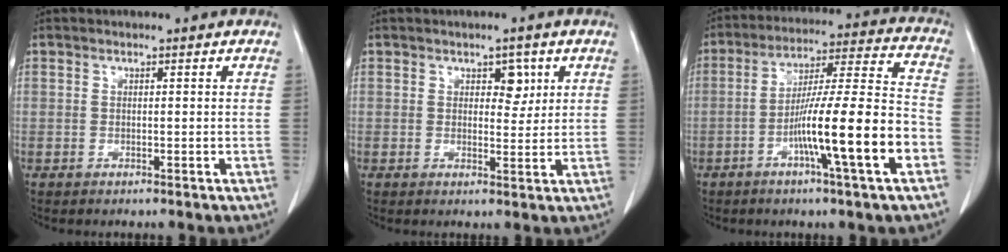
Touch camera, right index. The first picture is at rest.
{"total": 3.1, "force": [1.4, 1.8, 2.1], "torque": [-0.020, 0.001, 0.018]}
{"total": 15.9, "force": [-5.8, -0.2, 14.8], "torque": [-0.249, 0.003, -0.096]}